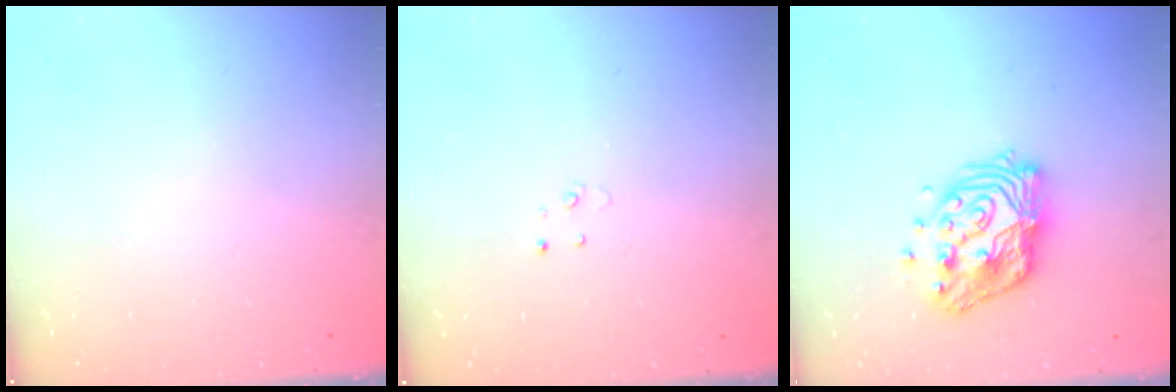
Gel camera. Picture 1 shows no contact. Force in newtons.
{"total": 2.3, "press": 2.3, "slide": 0.2}
{"total": 14.1, "press": 14.1, "slide": 1.1}